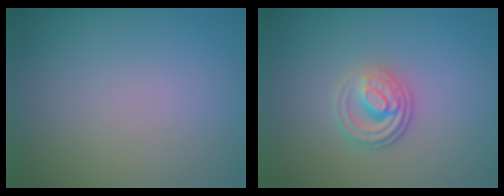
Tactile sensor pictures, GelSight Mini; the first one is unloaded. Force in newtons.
{"total": 2.8, "press": 2.5, "slide": 1.3}